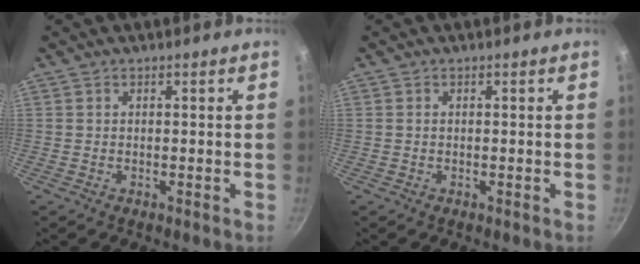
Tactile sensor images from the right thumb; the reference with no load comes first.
{"total": 0.0}